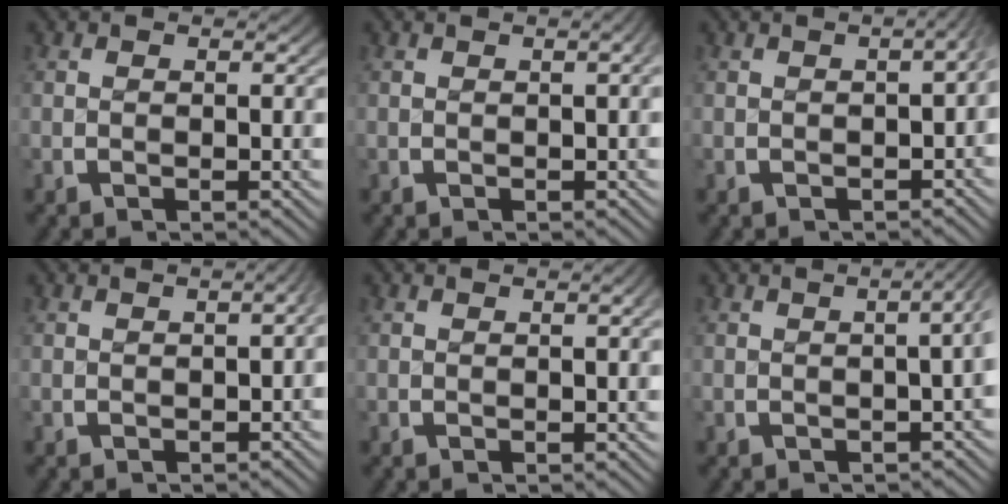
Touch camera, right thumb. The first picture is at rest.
{"total": 1.8, "force": [0.1, 0.7, 1.6], "torque": [-0.015, 0.007, 0.000]}
{"total": 4.5, "force": [0.6, 2.6, 3.7], "torque": [-0.028, 0.027, -0.006]}
{"total": 2.7, "force": [0.1, 1.3, 2.3], "torque": [-0.019, 0.020, -0.006]}
{"total": 0.9, "force": [0.1, 0.3, 0.9], "torque": [-0.009, 0.003, 0.001]}
{"total": 4.9, "force": [1.4, 2.6, 3.9], "torque": [-0.017, 0.032, 0.003]}